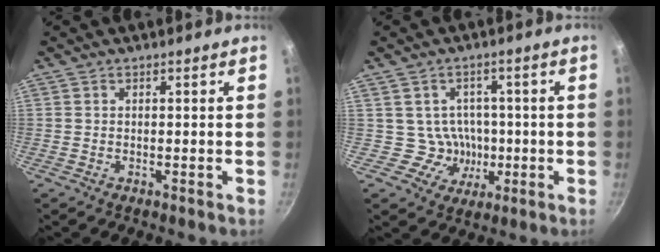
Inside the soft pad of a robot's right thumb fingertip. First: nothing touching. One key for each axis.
{"total": 6.2, "fx": -0.7, "fy": 6.1, "fz": 0.8, "tx": 0.026, "ty": 0.012, "tz": -0.009}